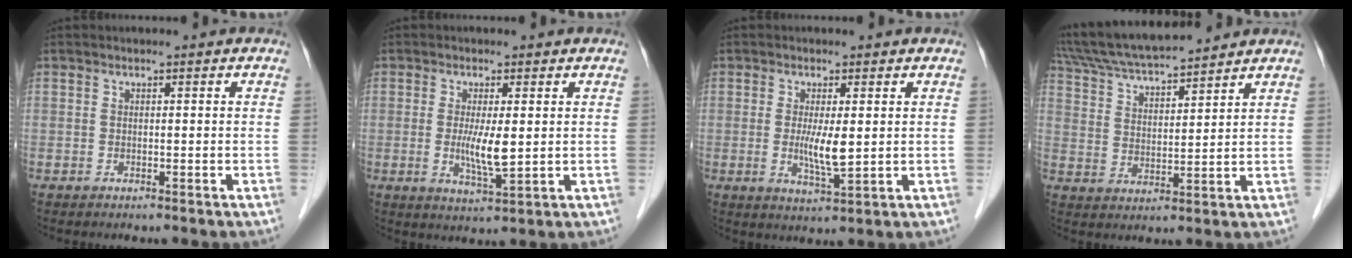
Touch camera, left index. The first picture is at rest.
{"total": 4.9, "force": [0.1, 0.7, 4.8], "torque": [-0.092, -0.012, 0.004]}
{"total": 4.5, "force": [0.2, 0.7, 4.5], "torque": [-0.084, -0.012, 0.005]}
{"total": 14.8, "force": [13.6, 1.4, 5.7], "torque": [-0.113, 0.026, 0.243]}